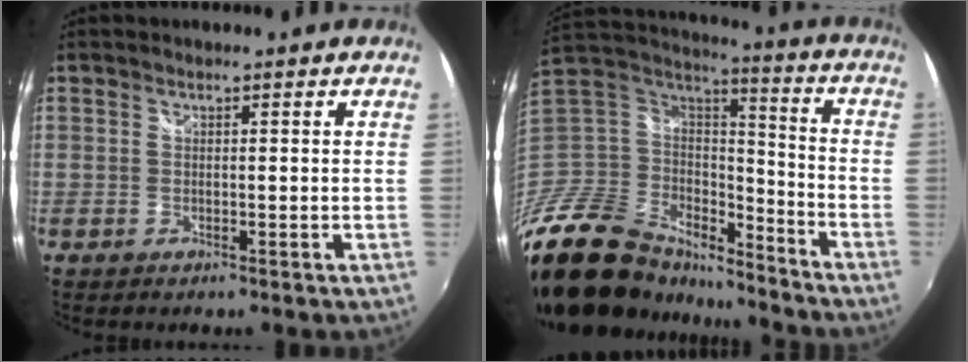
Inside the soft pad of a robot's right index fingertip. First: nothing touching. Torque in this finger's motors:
{"motor_torque": [-0.13, -0.10, -1.05, -0.21]}